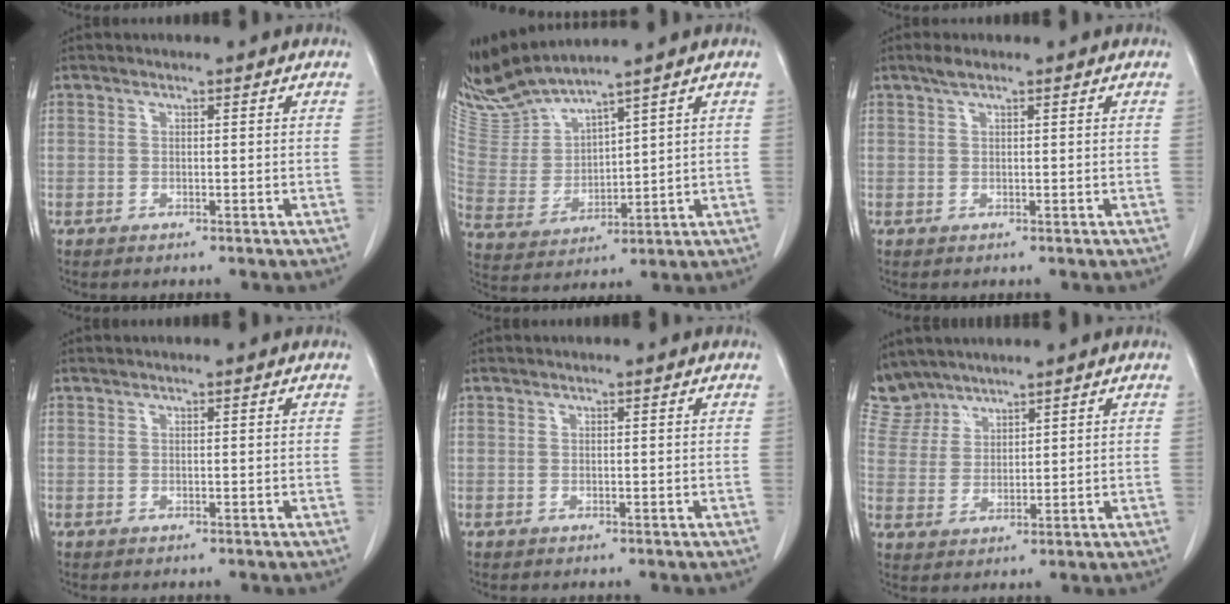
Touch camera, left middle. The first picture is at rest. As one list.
[{"total": 8.5, "force": [8.2, -0.5, 2.3], "torque": [-0.070, -0.002, 0.185]}, {"total": 1.5, "force": [1.1, 0.2, 1.1], "torque": [-0.026, 0.010, 0.021]}, {"total": 0.0}, {"total": 0.0}, {"total": 5.4, "force": [5.1, 1.5, -0.6], "torque": [0.002, 0.007, 0.118]}]